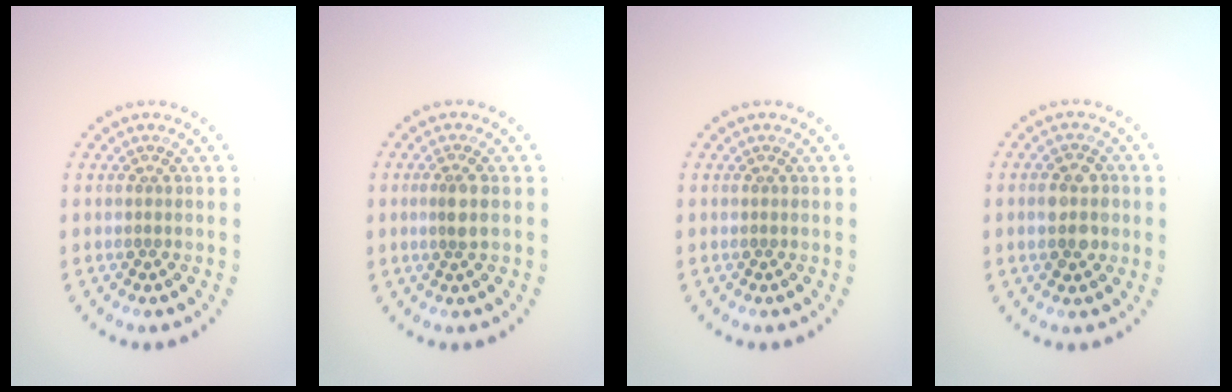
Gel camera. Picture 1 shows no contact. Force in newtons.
{"total": 1.7, "press": 1.5, "slide": 0.9}
{"total": 0.0}
{"total": 3.0, "press": 3.0, "slide": 0.1}